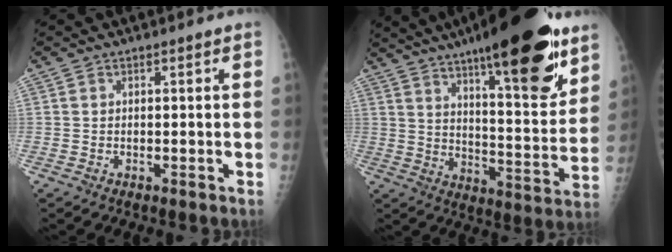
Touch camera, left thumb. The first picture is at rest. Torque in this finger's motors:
{"motor_torque": [2.51, 1.58, 1.66, -1.11, 0.52]}